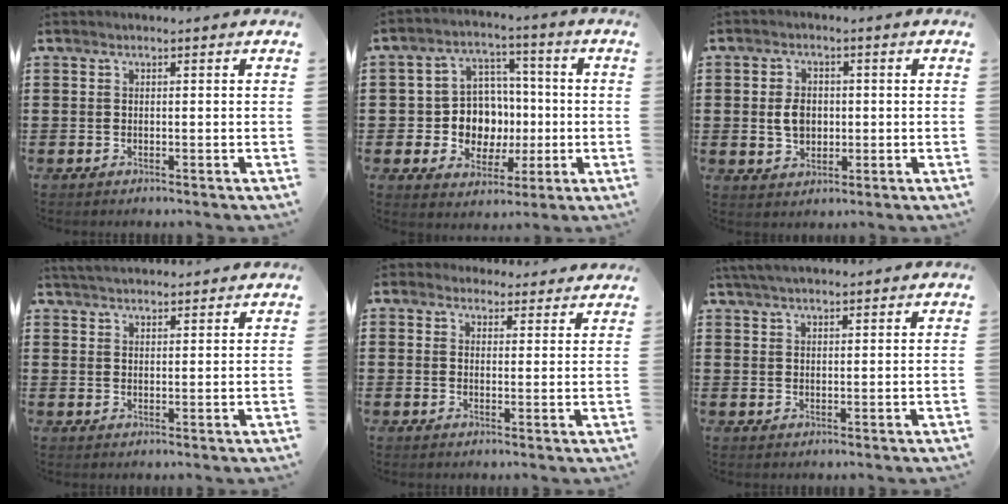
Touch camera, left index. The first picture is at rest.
{"total": 9.4, "force": [-0.6, 8.4, 4.1], "torque": [-0.101, 0.014, -0.006]}
{"total": 4.3, "force": [0.0, 3.1, 3.0], "torque": [-0.056, 0.007, -0.004]}
{"total": 2.6, "force": [2.6, 0.2, 0.4], "torque": [-0.014, -0.001, 0.050]}
{"total": 3.1, "force": [2.8, 1.2, 0.3], "torque": [-0.008, -0.006, 0.052]}
{"total": 3.5, "force": [3.1, 0.6, 1.6], "torque": [-0.039, 0.000, 0.059]}